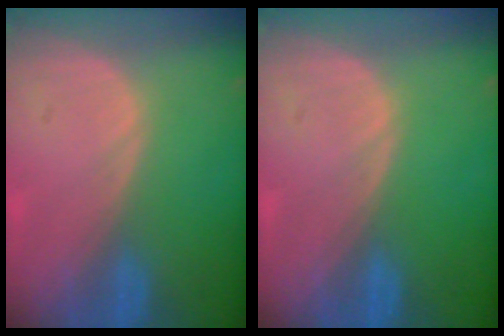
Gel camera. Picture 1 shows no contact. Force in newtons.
{"total": 0.0}